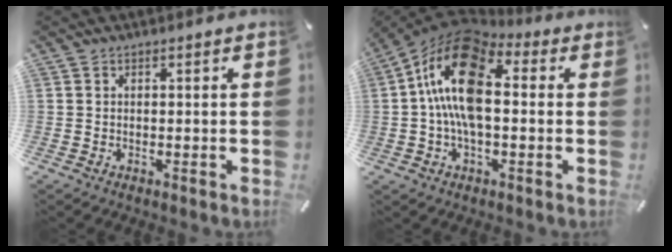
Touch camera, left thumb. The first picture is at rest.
{"total": 17.3, "force": [1.8, 9.5, 14.4], "torque": [-0.282, -0.005, 0.028]}